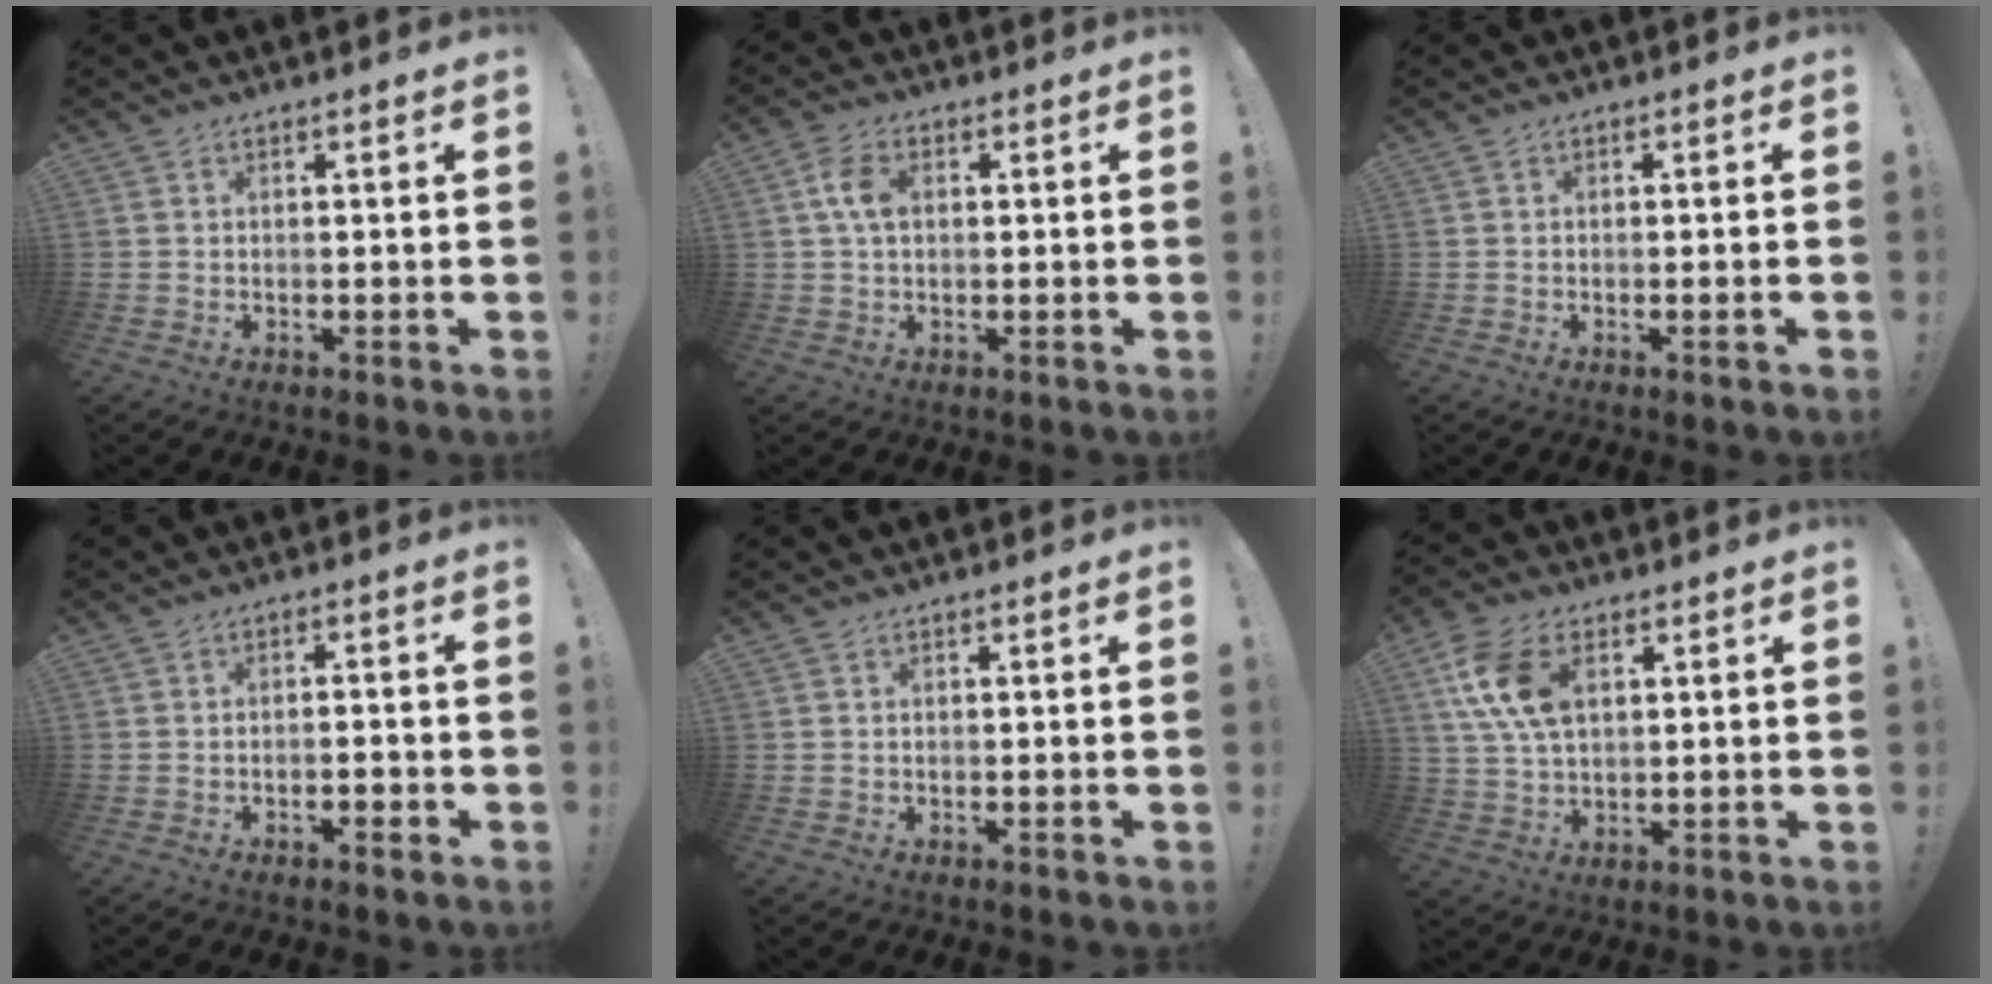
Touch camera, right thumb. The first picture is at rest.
{"total": 6.4, "force": [1.1, 4.0, 4.9], "torque": [-0.084, 0.005, 0.019]}
{"total": 1.4, "force": [-0.5, -0.4, 1.2], "torque": [-0.026, 0.001, -0.009]}
{"total": 2.4, "force": [-1.3, 0.8, 1.9], "torque": [-0.026, 0.000, -0.022]}
{"total": 0.0}
{"total": 12.7, "force": [4.4, 7.5, 9.3], "torque": [-0.191, -0.004, 0.082]}